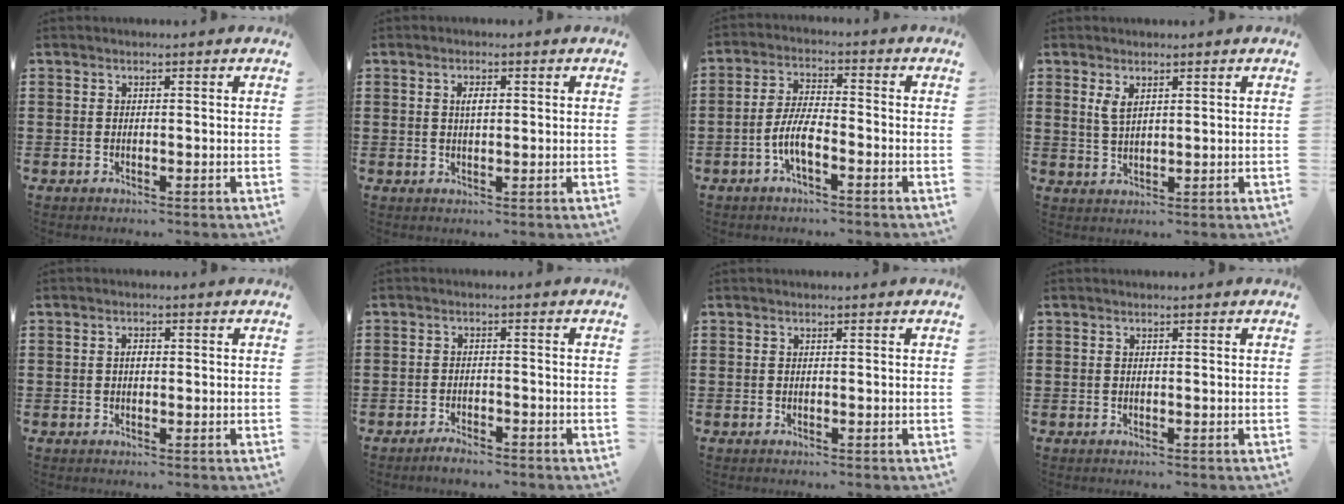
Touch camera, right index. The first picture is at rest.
{"total": 2.0, "force": [0.4, 0.7, 1.8], "torque": [-0.036, 0.005, 0.005]}
{"total": 5.8, "force": [-2.5, 1.8, 4.9], "torque": [-0.117, -0.004, -0.054]}
{"total": 2.6, "force": [1.4, 1.1, 1.8], "torque": [-0.041, 0.003, 0.025]}
{"total": 1.4, "force": [0.1, 0.7, 1.2], "torque": [-0.024, 0.004, 0.000]}
{"total": 2.0, "force": [-1.9, 0.2, 0.4], "torque": [-0.011, 0.001, -0.038]}
{"total": 0.0}
{"total": 0.0}